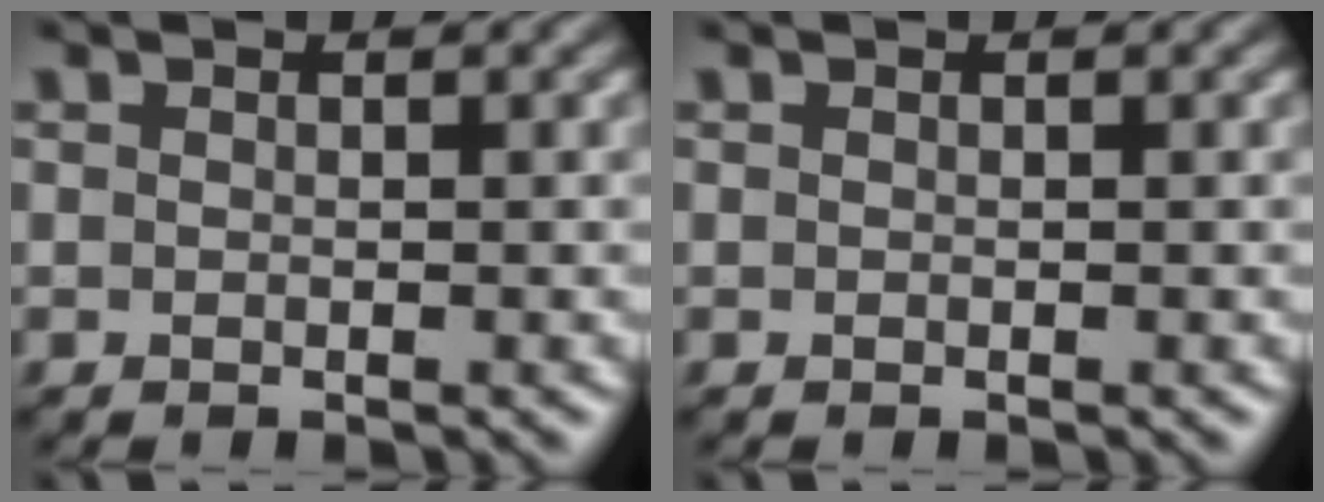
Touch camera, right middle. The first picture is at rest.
{"total": 0.0}